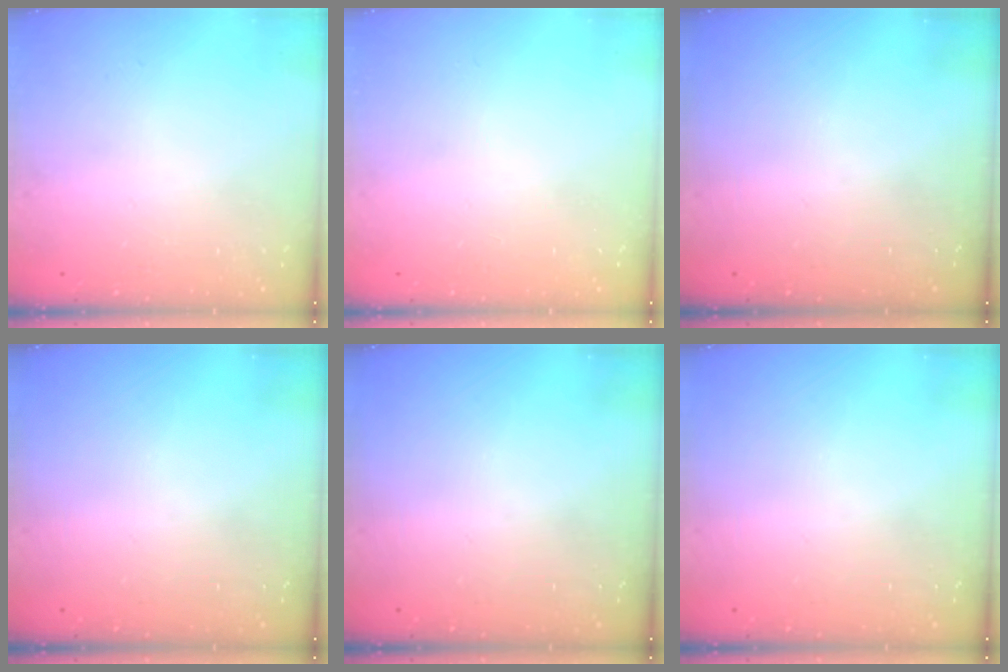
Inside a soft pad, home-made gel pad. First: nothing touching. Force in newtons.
{"total": 0.0}
{"total": 0.0}
{"total": 0.0}
{"total": 0.0}
{"total": 0.0}